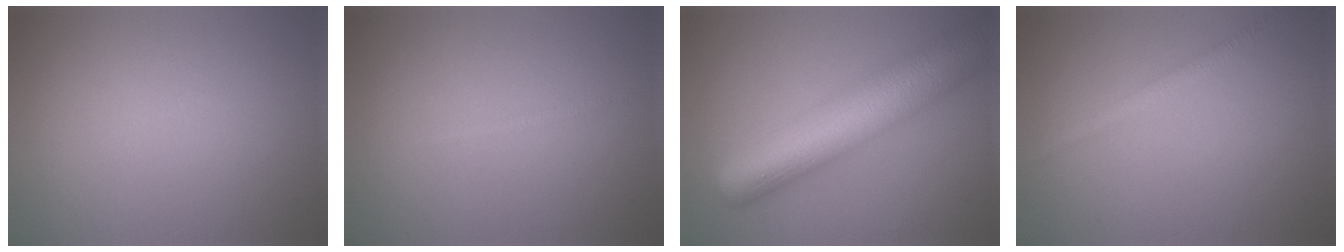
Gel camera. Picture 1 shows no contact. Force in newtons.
{"total": 0.6, "press": 0.6, "slide": 0.0}
{"total": 10.6, "press": 10.6, "slide": 0.4}
{"total": 1.6, "press": 1.6, "slide": 0.1}